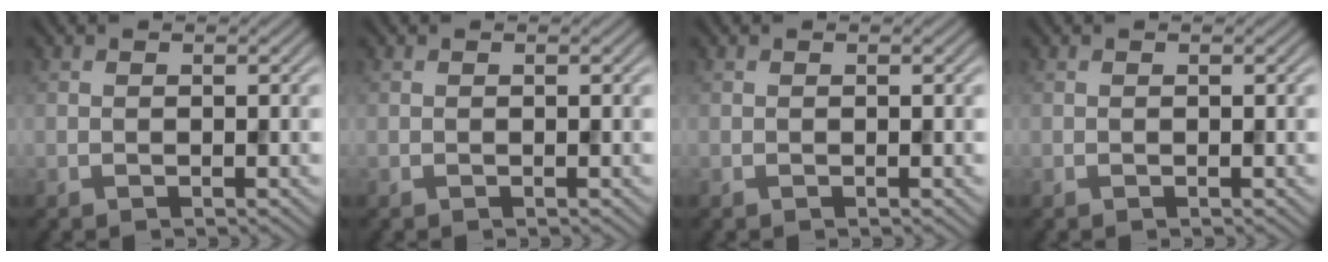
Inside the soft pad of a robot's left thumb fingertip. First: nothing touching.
{"total": 0.0}
{"total": 0.0}
{"total": 0.0}